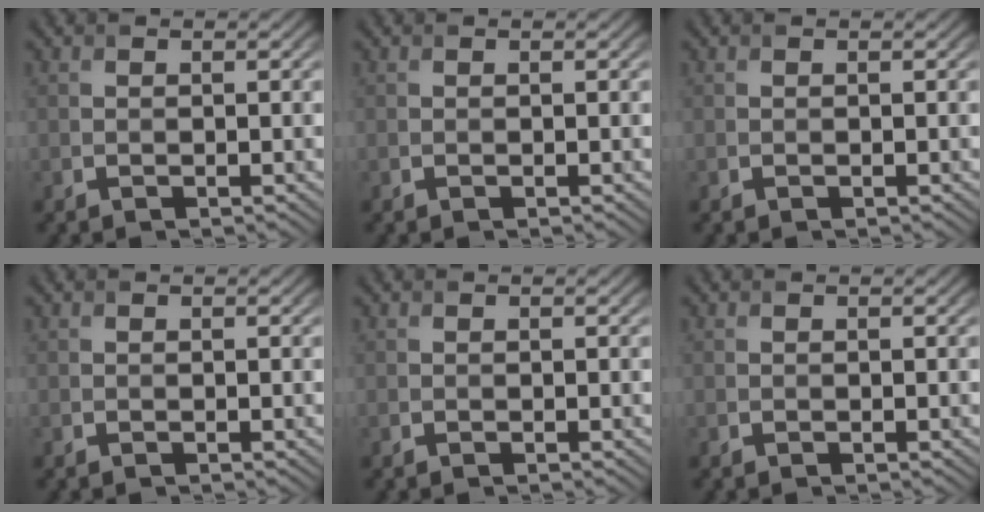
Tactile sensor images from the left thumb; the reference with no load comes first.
{"total": 0.0}
{"total": 0.0}
{"total": 0.0}
{"total": 0.0}
{"total": 0.0}